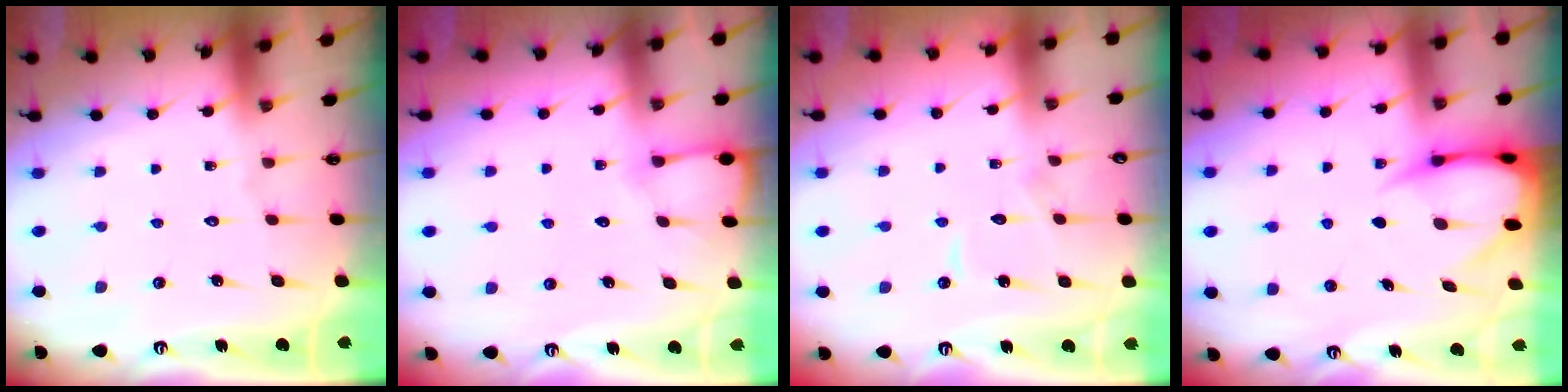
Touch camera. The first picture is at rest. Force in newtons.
{"total": 4.5, "press": 4.5, "slide": 0.5}
{"total": 4.4, "press": 4.3, "slide": 0.5}
{"total": 6.3, "press": 6.3, "slide": 0.8}